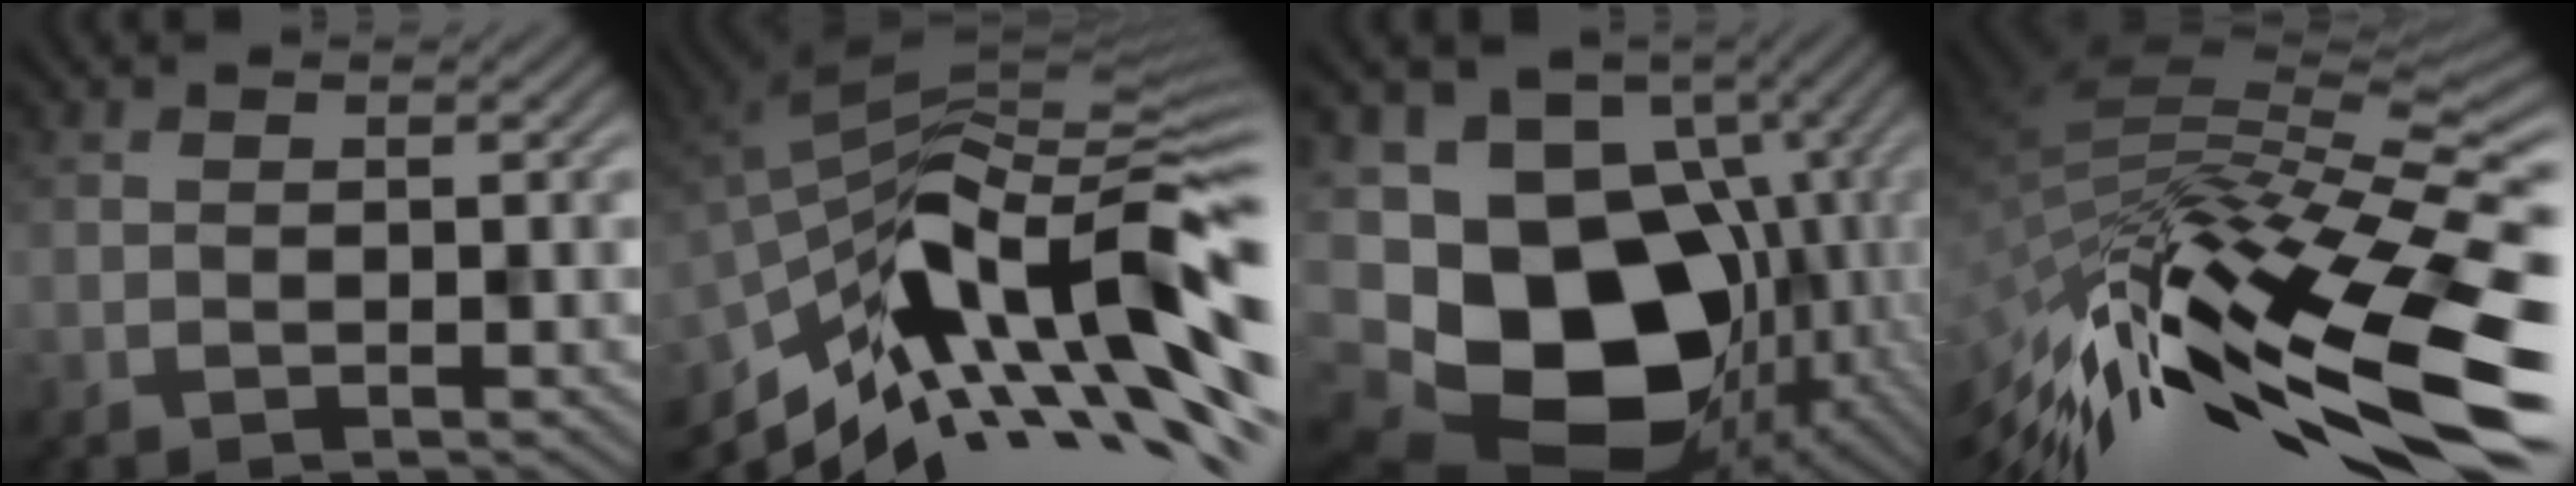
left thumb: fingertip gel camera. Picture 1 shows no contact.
{"total": 15.0, "force": [-5.7, 5.2, 12.9], "torque": [-0.229, 0.014, -0.110]}
{"total": 18.7, "force": [-5.2, 14.4, 10.8], "torque": [-0.212, -0.042, -0.059]}
{"total": 17.0, "force": [-7.7, 5.7, 14.1], "torque": [-0.291, -0.023, -0.118]}